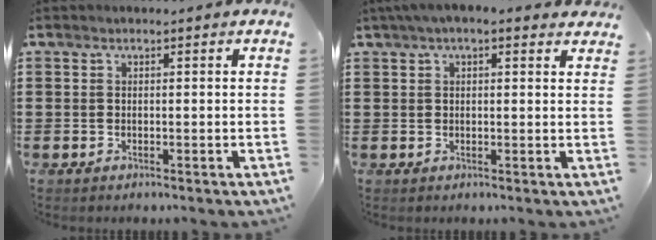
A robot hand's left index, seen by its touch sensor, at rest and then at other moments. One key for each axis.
{"total": 3.1, "fx": 2.0, "fy": 1.0, "fz": 2.2, "tx": -0.048, "ty": 0.007, "tz": 0.035}